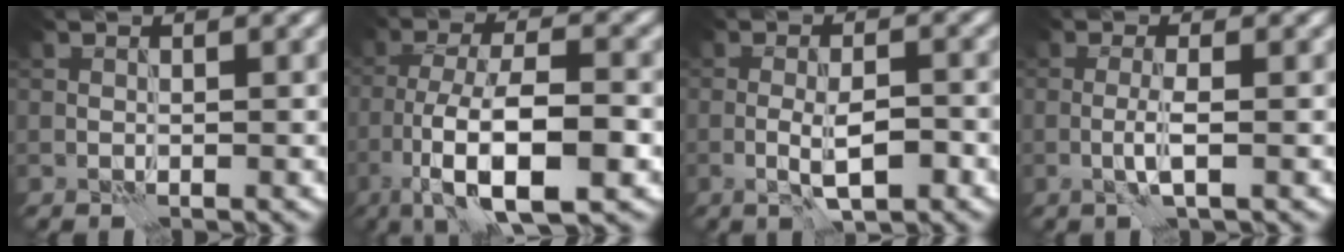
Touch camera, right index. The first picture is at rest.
{"total": 10.7, "force": [-4.3, 3.5, 9.1], "torque": [-0.160, -0.003, -0.077]}
{"total": 3.9, "force": [-1.6, 1.0, 3.4], "torque": [-0.062, -0.004, -0.027]}
{"total": 1.8, "force": [-0.5, 0.0, 1.7], "torque": [-0.034, 0.001, -0.015]}